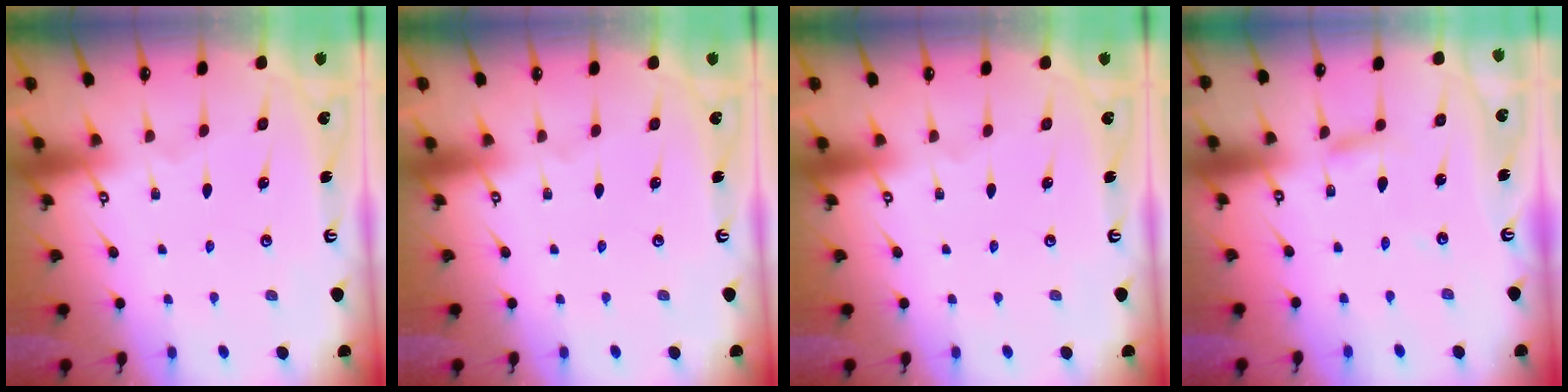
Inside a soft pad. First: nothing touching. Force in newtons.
{"total": 0.0}
{"total": 0.0}
{"total": 3.3, "press": 3.3, "slide": 0.1}